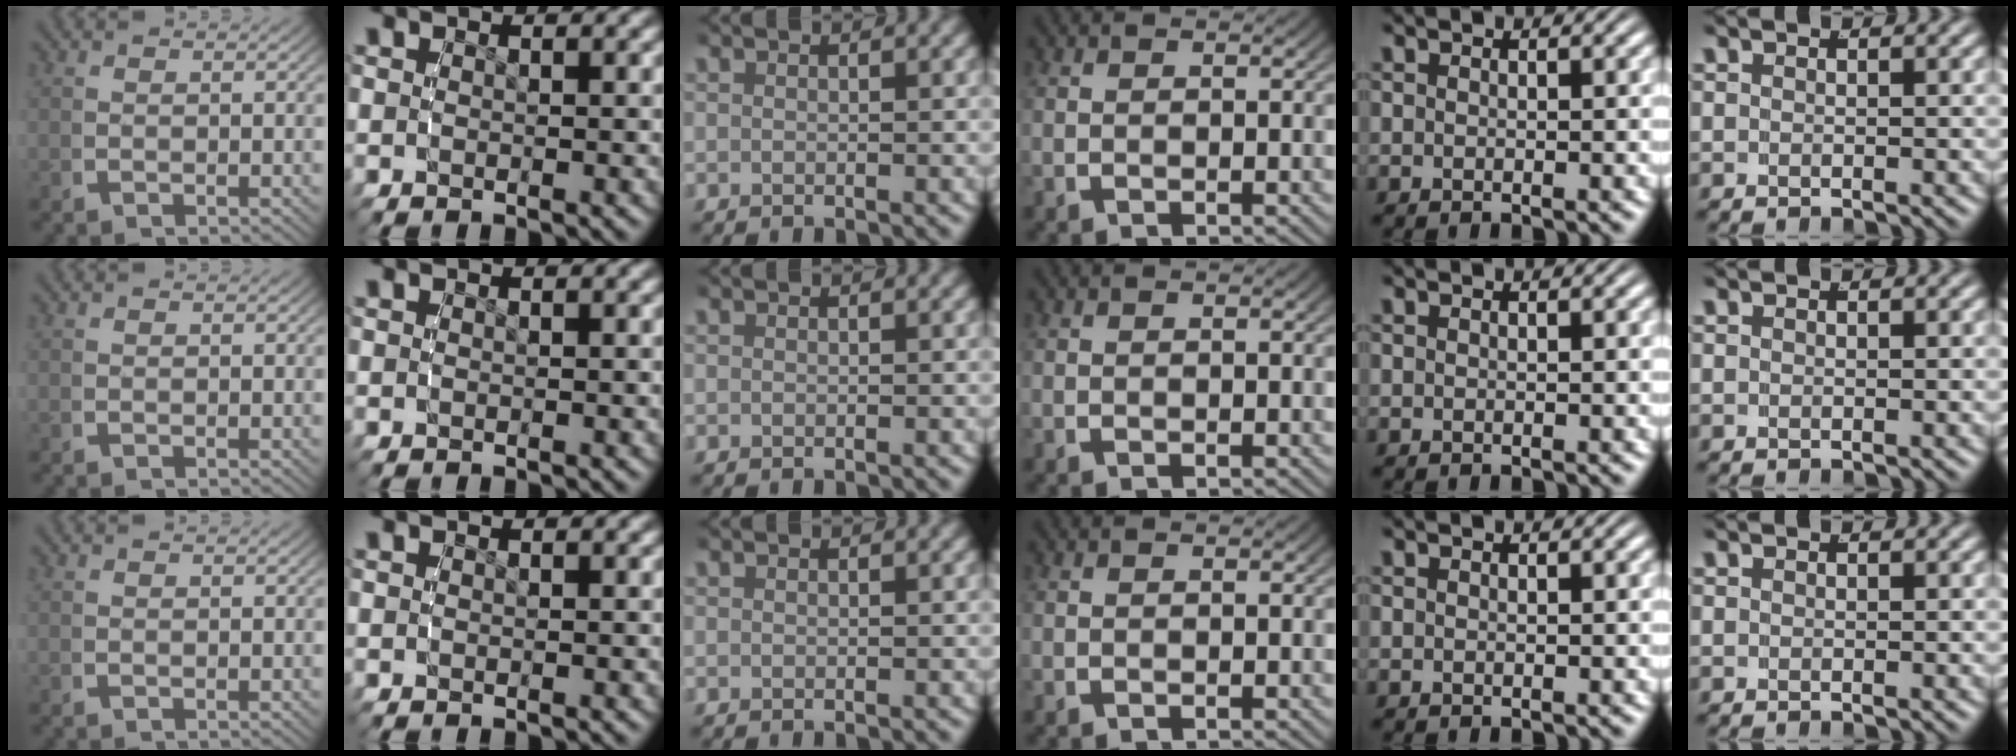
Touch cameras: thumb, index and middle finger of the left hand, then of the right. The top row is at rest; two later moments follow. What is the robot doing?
{"motion": "reach", "object": "markers"}